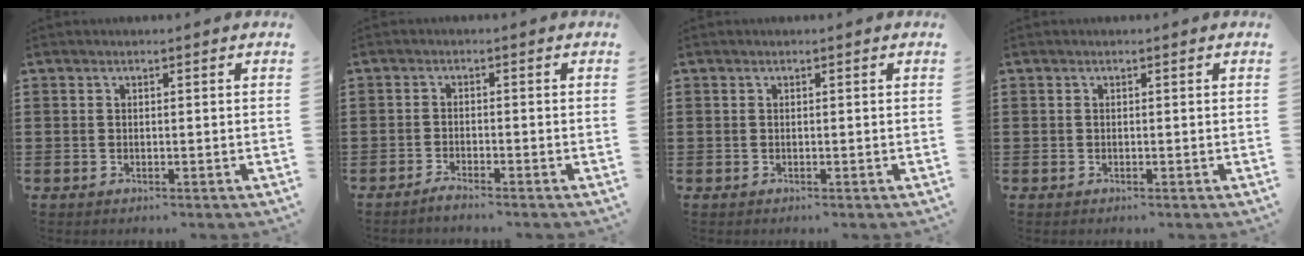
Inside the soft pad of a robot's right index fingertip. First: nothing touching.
{"total": 1.6, "force": [-1.6, -0.2, 0.3], "torque": [-0.007, 0.000, -0.029]}
{"total": 0.0}
{"total": 0.0}